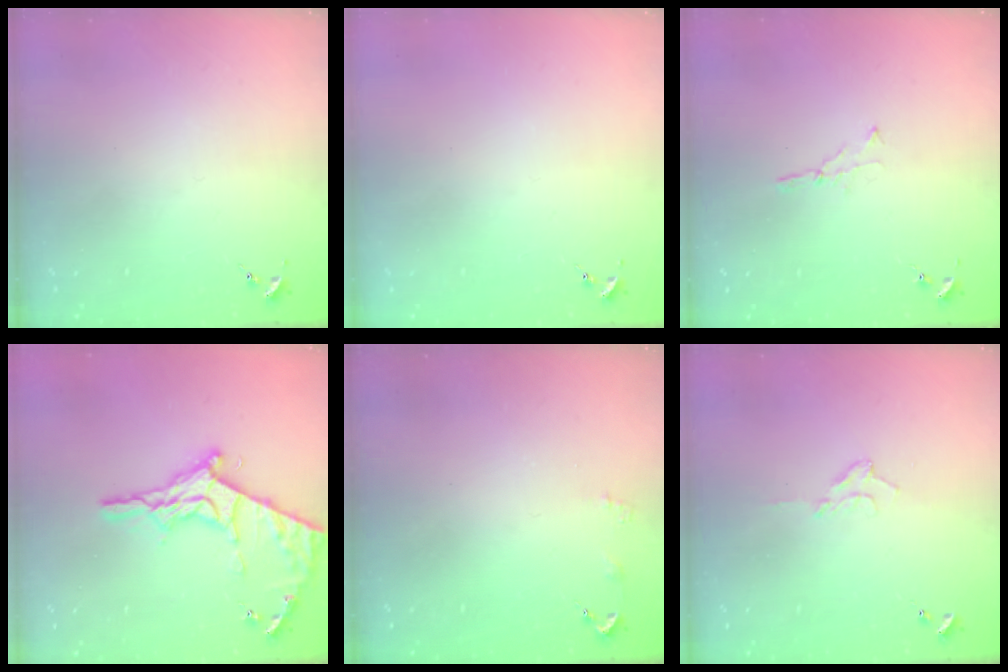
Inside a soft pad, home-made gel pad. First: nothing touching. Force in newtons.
{"total": 0.0}
{"total": 2.6, "press": 2.6, "slide": 0.3}
{"total": 21.5, "press": 21.4, "slide": 1.7}
{"total": 2.4, "press": 2.4, "slide": 0.3}
{"total": 5.6, "press": 5.6, "slide": 0.9}